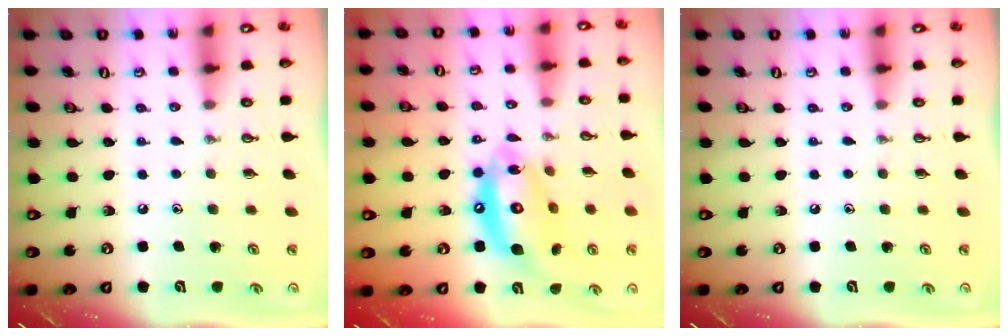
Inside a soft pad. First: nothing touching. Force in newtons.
{"total": 16.0, "press": 15.9, "slide": 1.9}
{"total": 0.0}